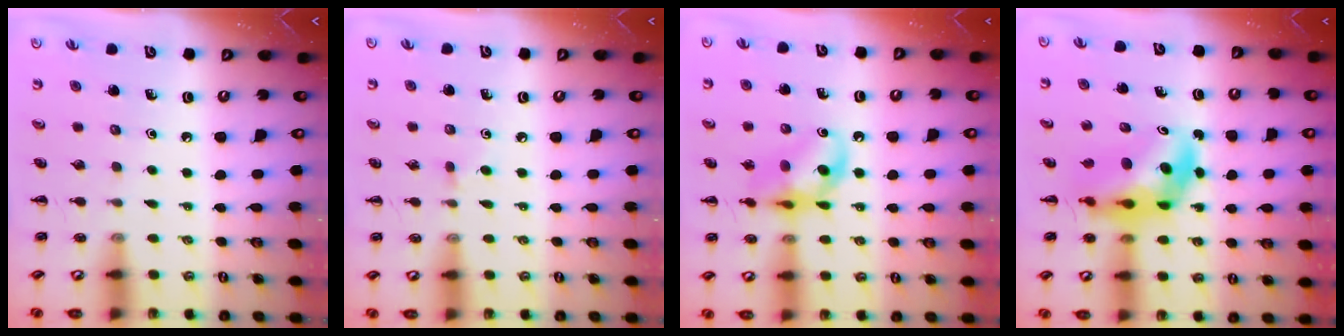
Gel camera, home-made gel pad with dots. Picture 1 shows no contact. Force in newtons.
{"total": 3.2, "press": 3.1, "slide": 1.1}
{"total": 12.3, "press": 12.1, "slide": 2.1}
{"total": 10.4, "press": 10.0, "slide": 2.9}